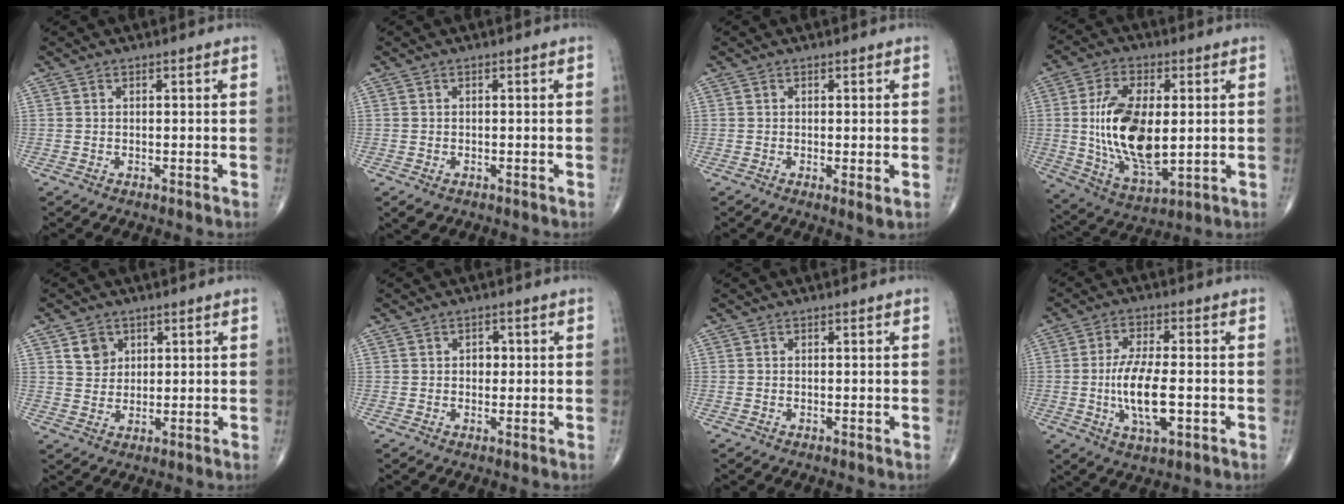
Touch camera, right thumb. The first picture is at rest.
{"total": 1.7, "force": [-0.7, 1.2, 0.9], "torque": [-0.011, 0.000, -0.004]}
{"total": 1.8, "force": [-0.1, 0.4, 1.7], "torque": [-0.034, -0.009, -0.006]}
{"total": 17.6, "force": [0.8, 8.8, 15.3], "torque": [-0.281, -0.019, 0.025]}
{"total": 4.4, "force": [2.1, 3.6, 1.4], "torque": [-0.007, -0.013, 0.039]}
{"total": 2.1, "force": [0.3, 1.6, 1.2], "torque": [-0.005, 0.003, 0.001]}
{"total": 0.0}
{"total": 10.5, "force": [-1.8, 4.0, 9.6], "torque": [-0.183, 0.002, -0.031]}